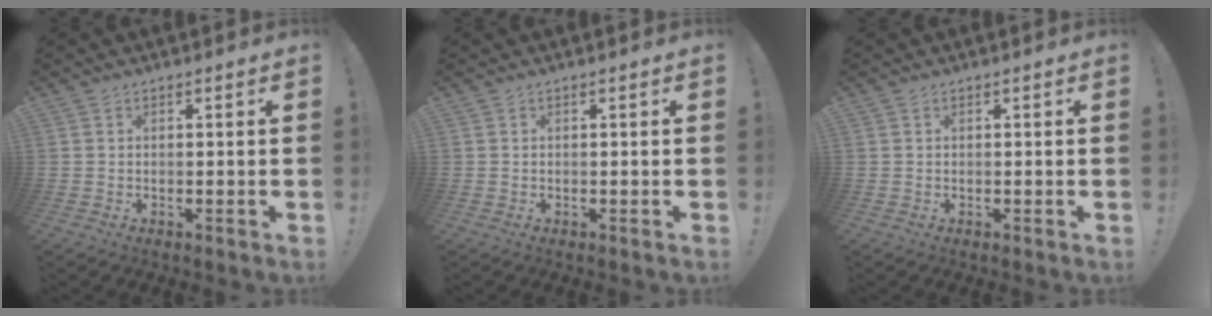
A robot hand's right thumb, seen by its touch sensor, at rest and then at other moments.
{"total": 0.0}
{"total": 0.0}